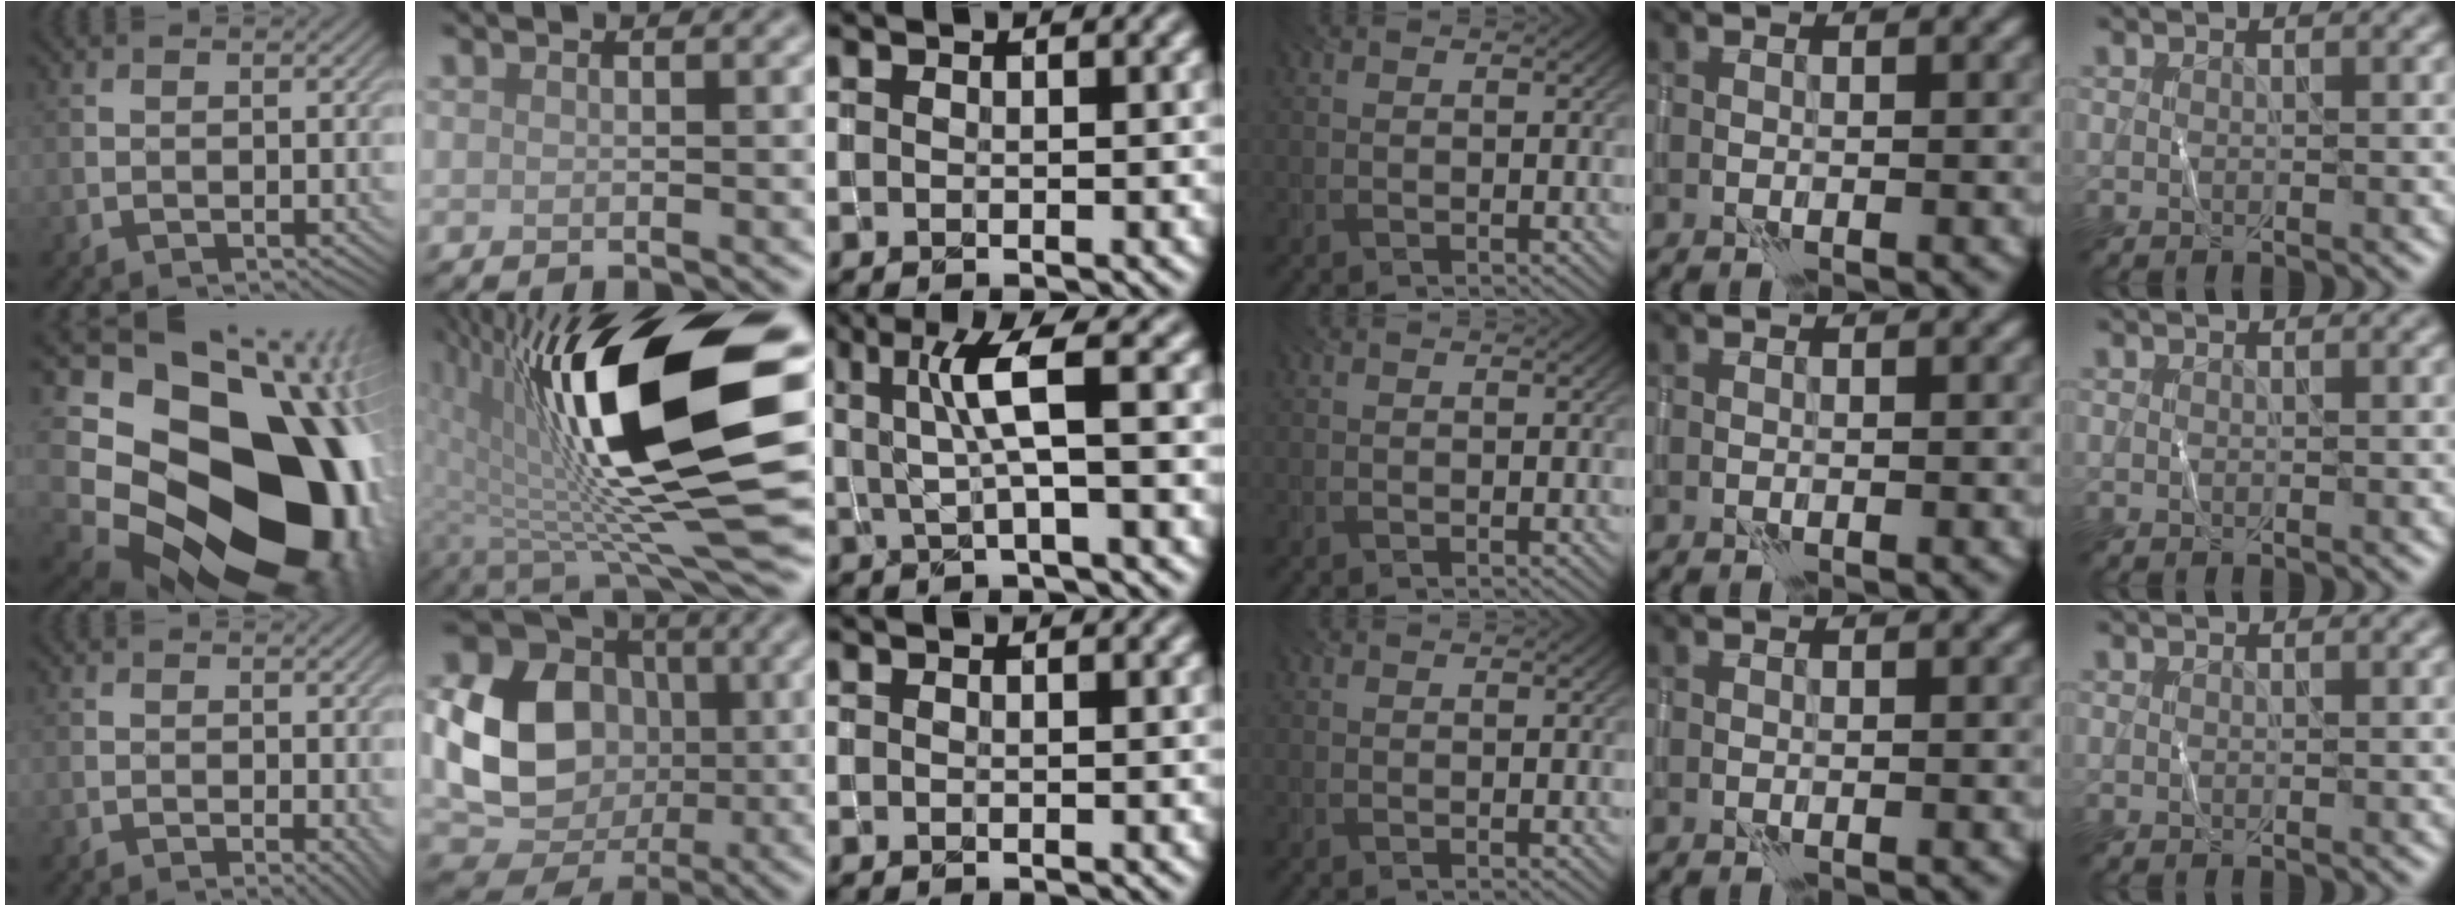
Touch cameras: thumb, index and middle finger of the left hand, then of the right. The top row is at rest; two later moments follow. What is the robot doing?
{"motion": "wrap", "object": "thread"}